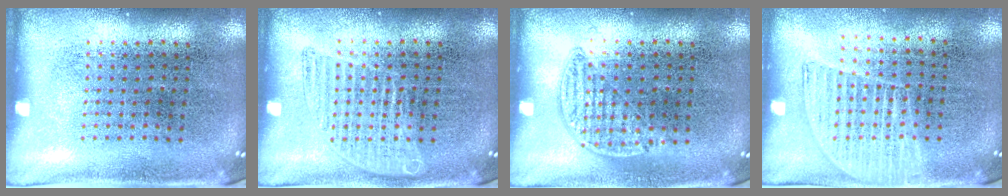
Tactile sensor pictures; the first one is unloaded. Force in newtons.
{"total": 1.4, "press": 1.4, "slide": 0.1}
{"total": 0.8, "press": 0.6, "slide": 0.5}
{"total": 1.3, "press": 1.2, "slide": 0.5}